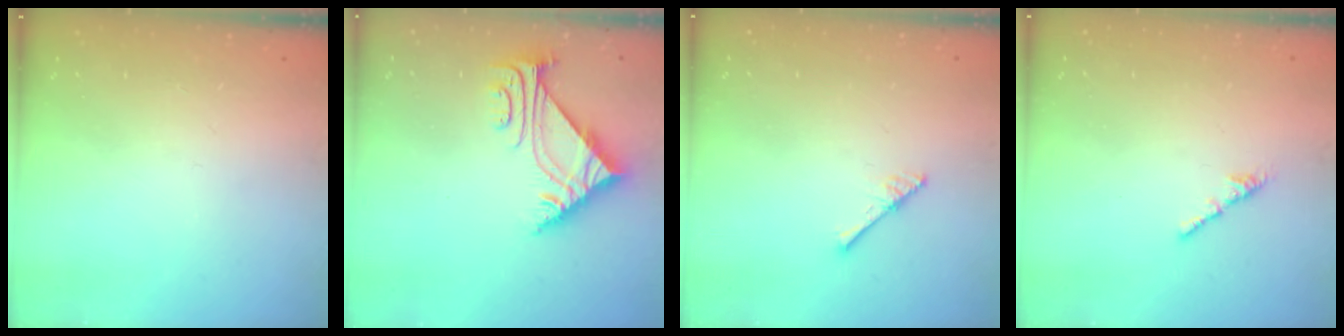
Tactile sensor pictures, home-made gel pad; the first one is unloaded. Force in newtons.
{"total": 5.5, "press": 5.4, "slide": 0.9}
{"total": 3.0, "press": 3.0, "slide": 0.3}
{"total": 2.1, "press": 2.0, "slide": 0.7}